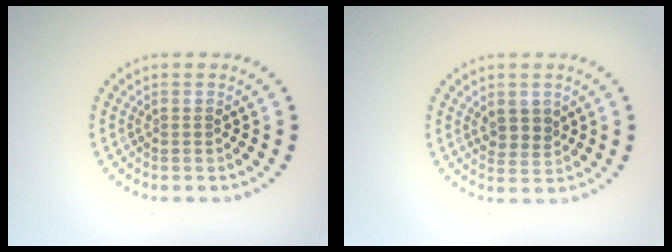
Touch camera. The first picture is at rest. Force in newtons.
{"total": 2.2, "press": 2.0, "slide": 1.0}